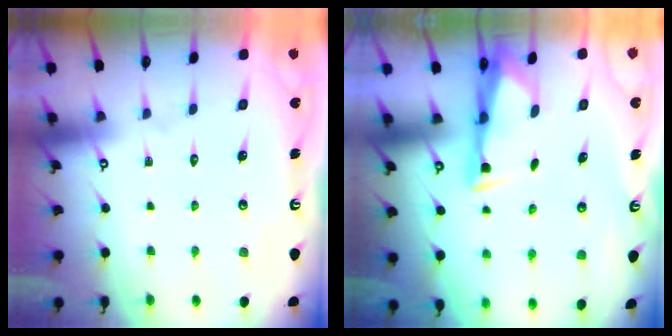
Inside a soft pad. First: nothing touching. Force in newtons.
{"total": 3.2, "press": 3.0, "slide": 0.8}